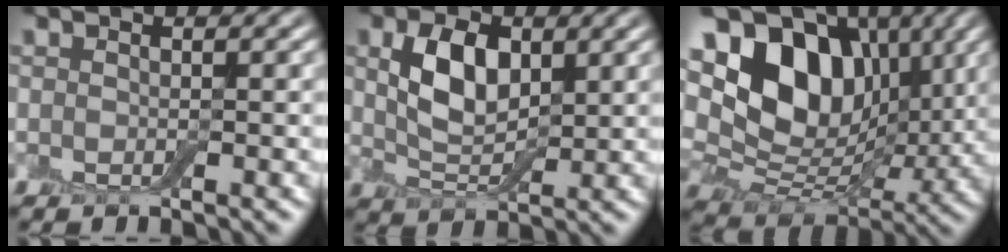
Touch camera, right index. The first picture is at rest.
{"total": 5.1, "force": [1.5, 3.0, 3.9], "torque": [-0.085, 0.003, 0.029]}
{"total": 14.6, "force": [5.4, 9.9, 9.2], "torque": [-0.172, 0.027, 0.094]}